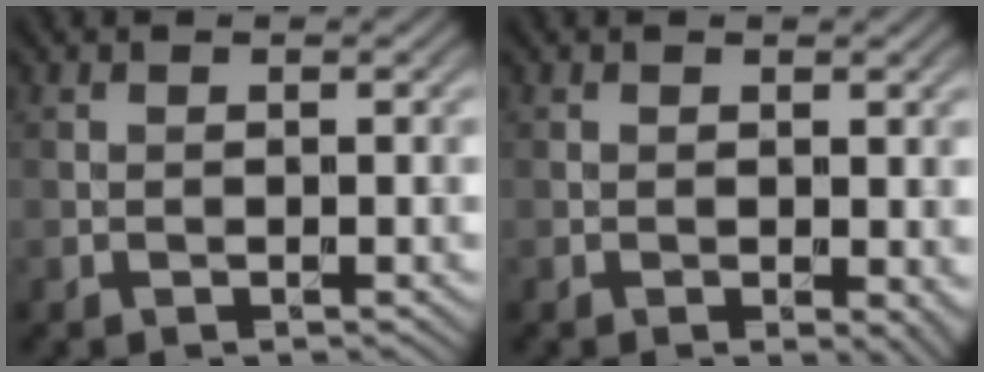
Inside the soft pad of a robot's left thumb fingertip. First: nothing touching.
{"total": 1.9, "force": [-0.2, 0.9, 1.7], "torque": [-0.018, -0.008, -0.001]}